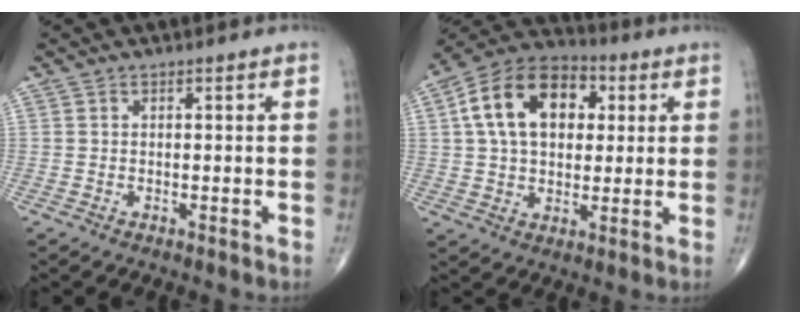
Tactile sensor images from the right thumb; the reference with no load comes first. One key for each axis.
{"total": 17.1, "fx": 4.1, "fy": 11.2, "fz": 12.2, "tx": -0.186, "ty": 0.013, "tz": 0.063}